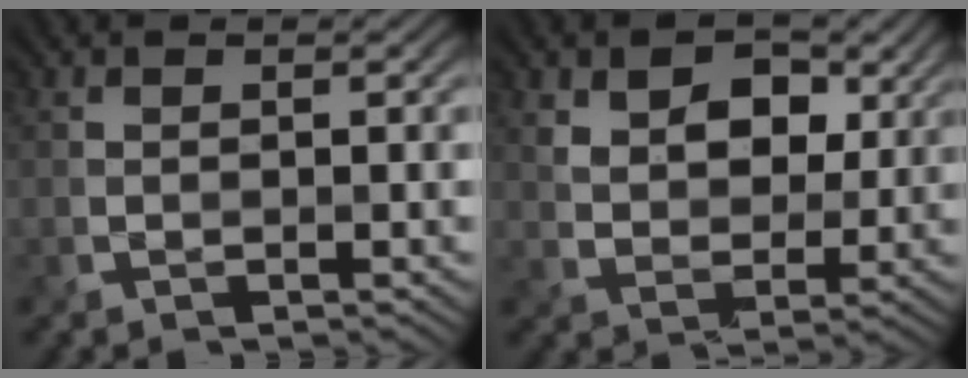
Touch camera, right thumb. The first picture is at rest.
{"total": 8.2, "force": [3.6, 5.5, 4.9], "torque": [-0.104, -0.004, 0.055]}